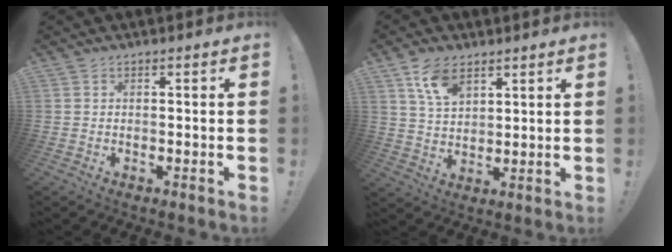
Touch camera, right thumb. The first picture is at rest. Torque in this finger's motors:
{"motor_torque": [1.05, 1.22, -0.19, 0.00, 0.01]}